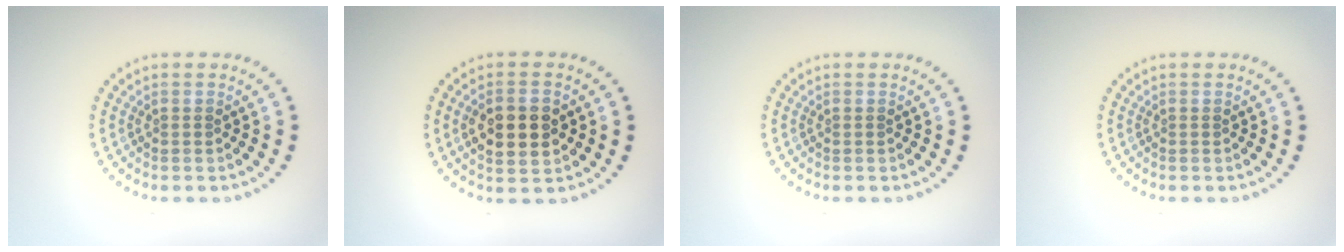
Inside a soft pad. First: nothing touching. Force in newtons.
{"total": 4.6, "press": 4.6, "slide": 0.3}
{"total": 0.0}
{"total": 0.0}